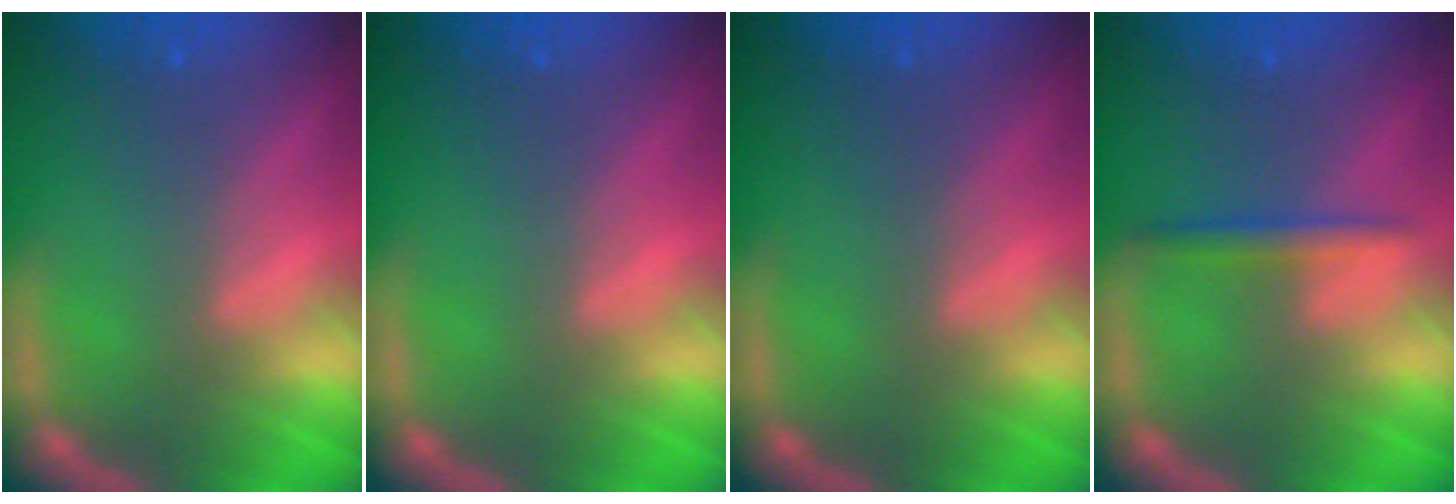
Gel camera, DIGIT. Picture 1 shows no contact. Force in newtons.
{"total": 0.0}
{"total": 0.0}
{"total": 1.9}